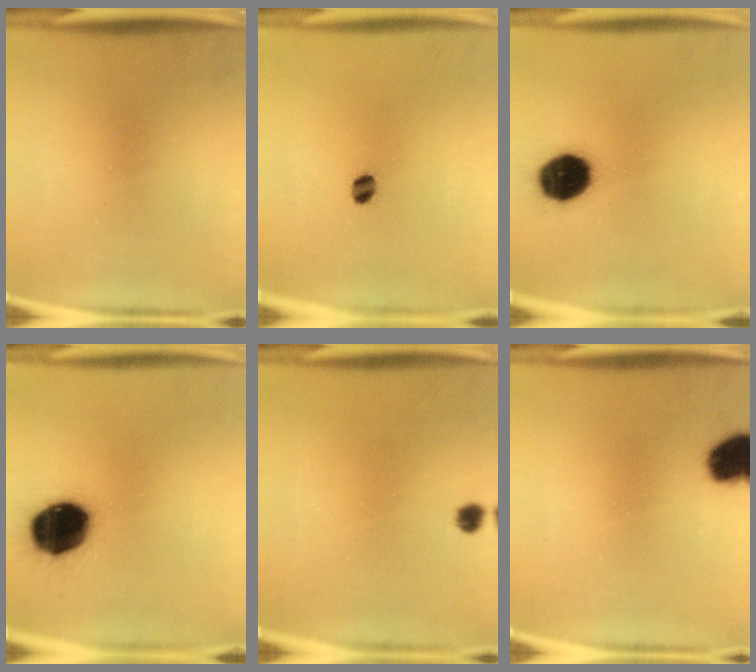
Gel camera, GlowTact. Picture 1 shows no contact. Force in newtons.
{"total": 2.8}
{"total": 13.1}
{"total": 18.4}
{"total": 1.8}
{"total": 9.6}